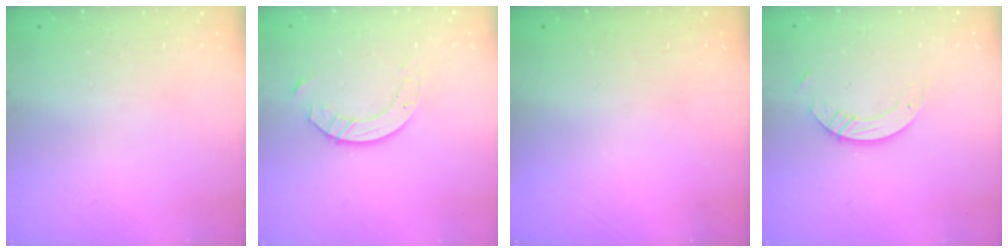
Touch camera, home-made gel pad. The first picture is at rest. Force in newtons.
{"total": 5.3, "press": 5.3, "slide": 0.6}
{"total": 0.0}
{"total": 3.4, "press": 3.4, "slide": 0.3}